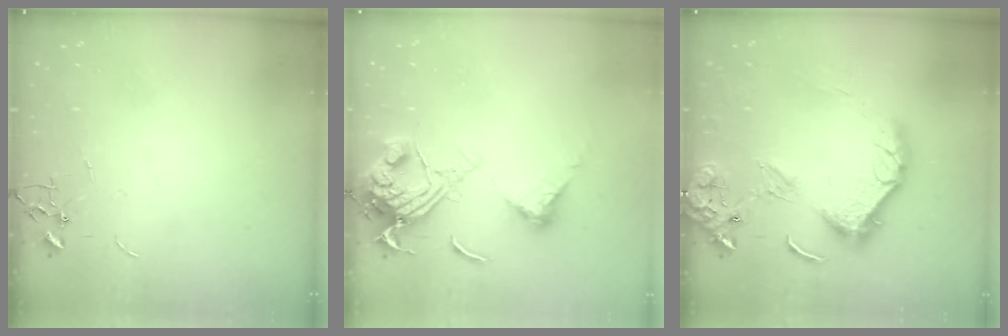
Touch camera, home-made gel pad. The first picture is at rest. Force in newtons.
{"total": 18.9, "press": 18.8, "slide": 2.2}
{"total": 15.4, "press": 15.3, "slide": 1.4}